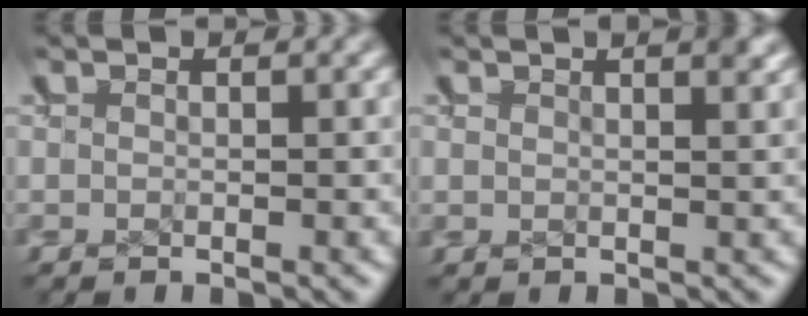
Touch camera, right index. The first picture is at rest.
{"total": 1.2, "force": [1.0, -0.4, 0.3], "torque": [-0.002, 0.003, 0.018]}